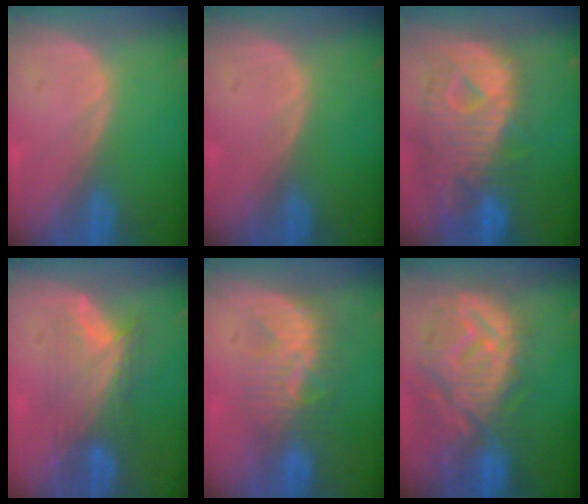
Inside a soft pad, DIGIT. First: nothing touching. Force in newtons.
{"total": 0.0}
{"total": 12.4, "press": 10.7, "slide": 6.3}
{"total": 7.0, "press": 6.8, "slide": 1.7}
{"total": 7.7, "press": 7.3, "slide": 2.3}
{"total": 12.7, "press": 11.1, "slide": 6.0}